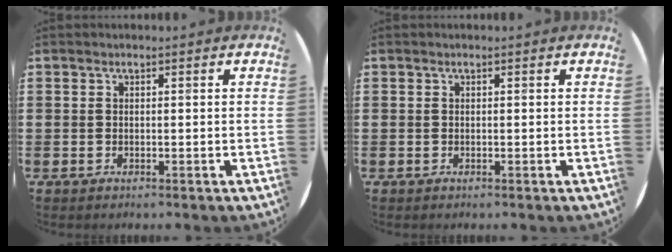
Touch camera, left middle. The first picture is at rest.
{"total": 0.0}